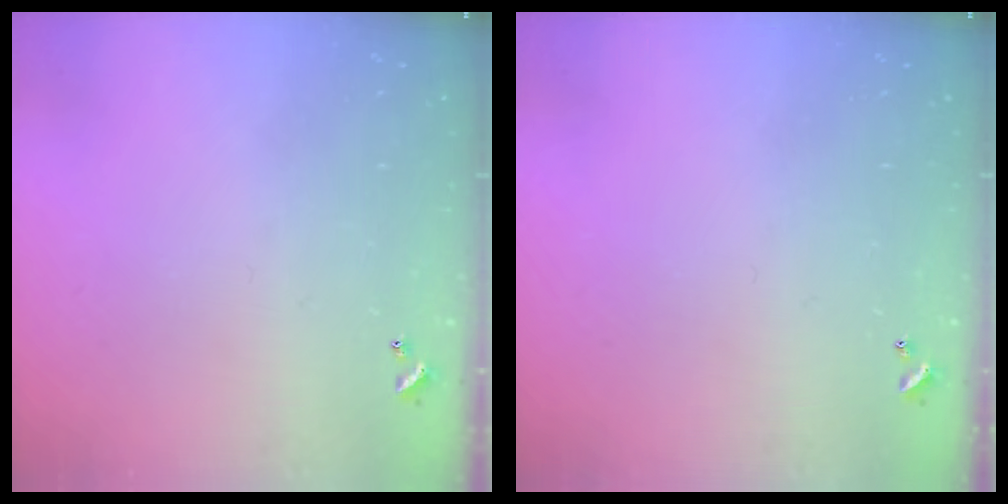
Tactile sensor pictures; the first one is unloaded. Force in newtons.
{"total": 0.0}